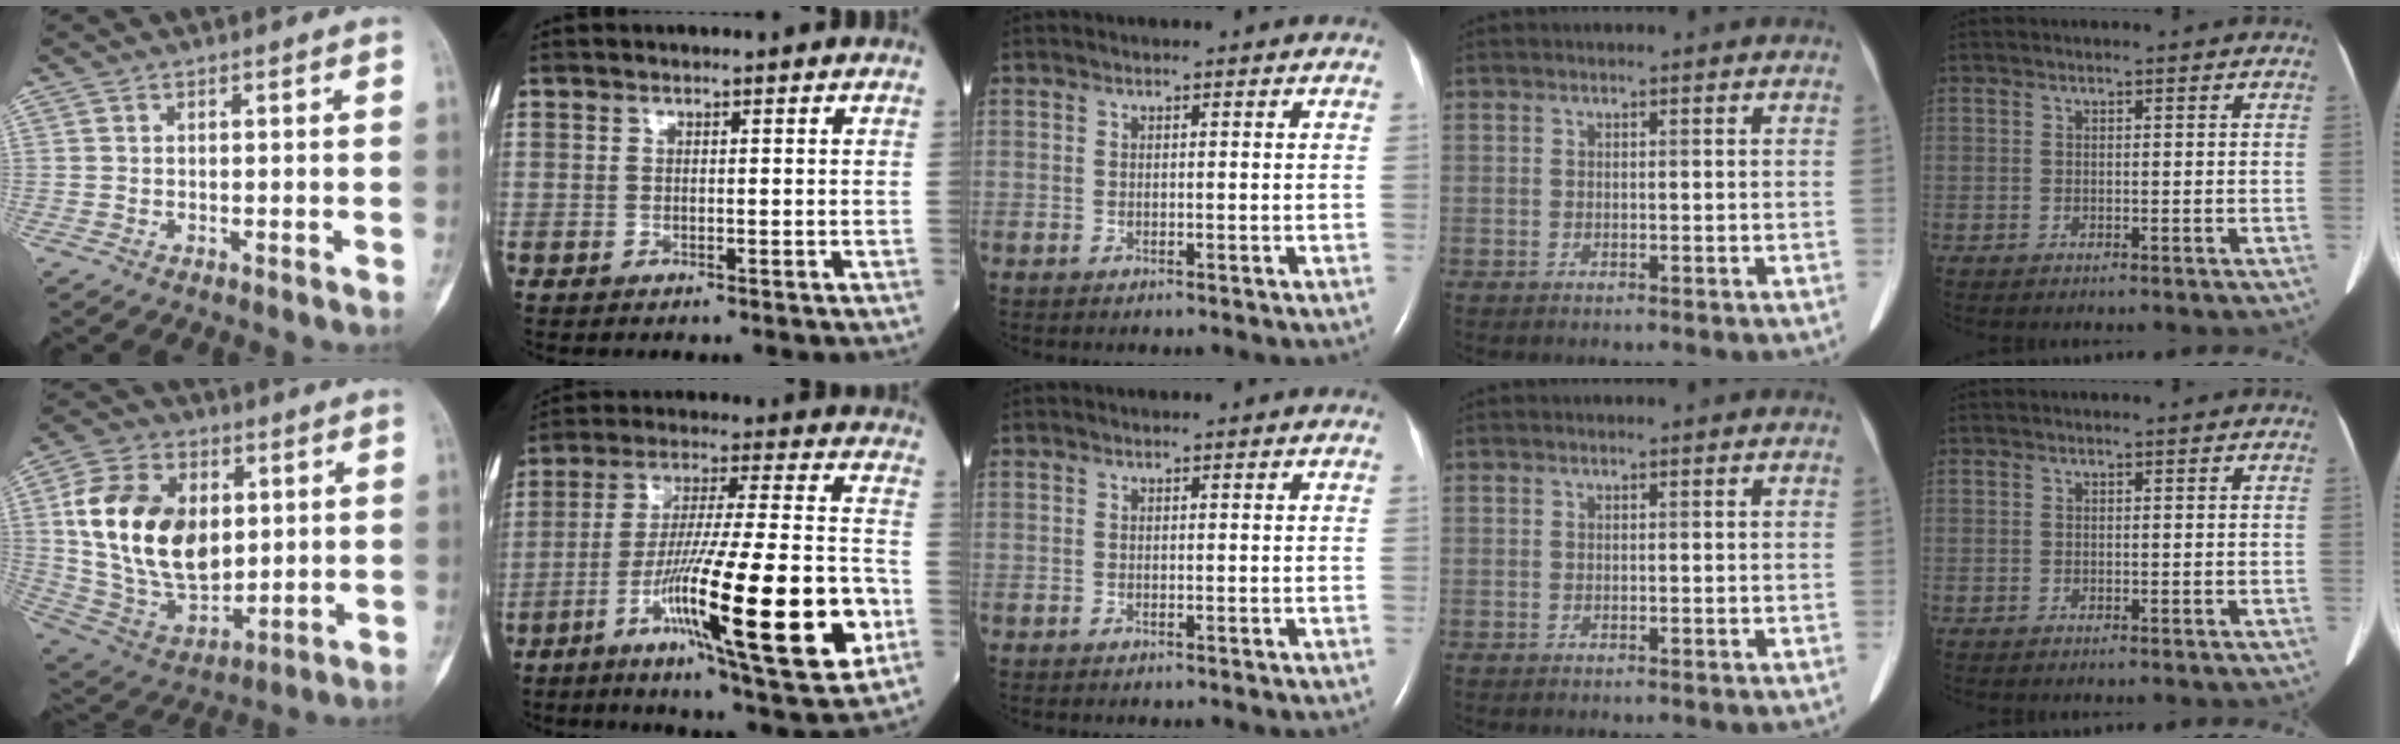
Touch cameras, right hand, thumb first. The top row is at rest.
{"thumb": {"total": 22.0, "force": [3.6, 14.4, 16.3], "torque": [-0.273, -0.016, 0.077]}, "index": {"total": 24.9, "force": [-8.3, 1.8, 23.5], "torque": [-0.371, -0.032, -0.134]}}